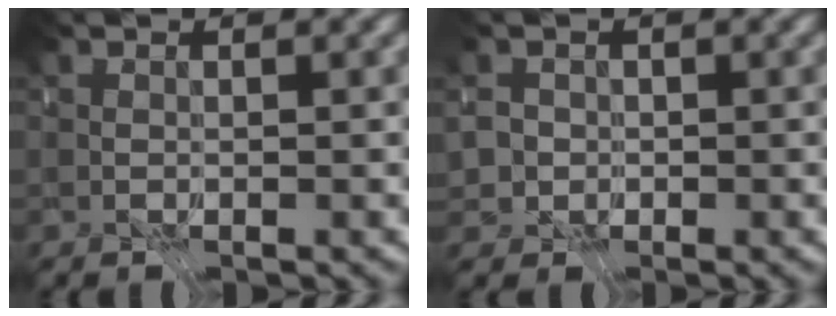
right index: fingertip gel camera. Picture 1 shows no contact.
{"total": 2.1, "force": [0.0, 2.1, 0.2], "torque": [-0.001, 0.000, -0.019]}